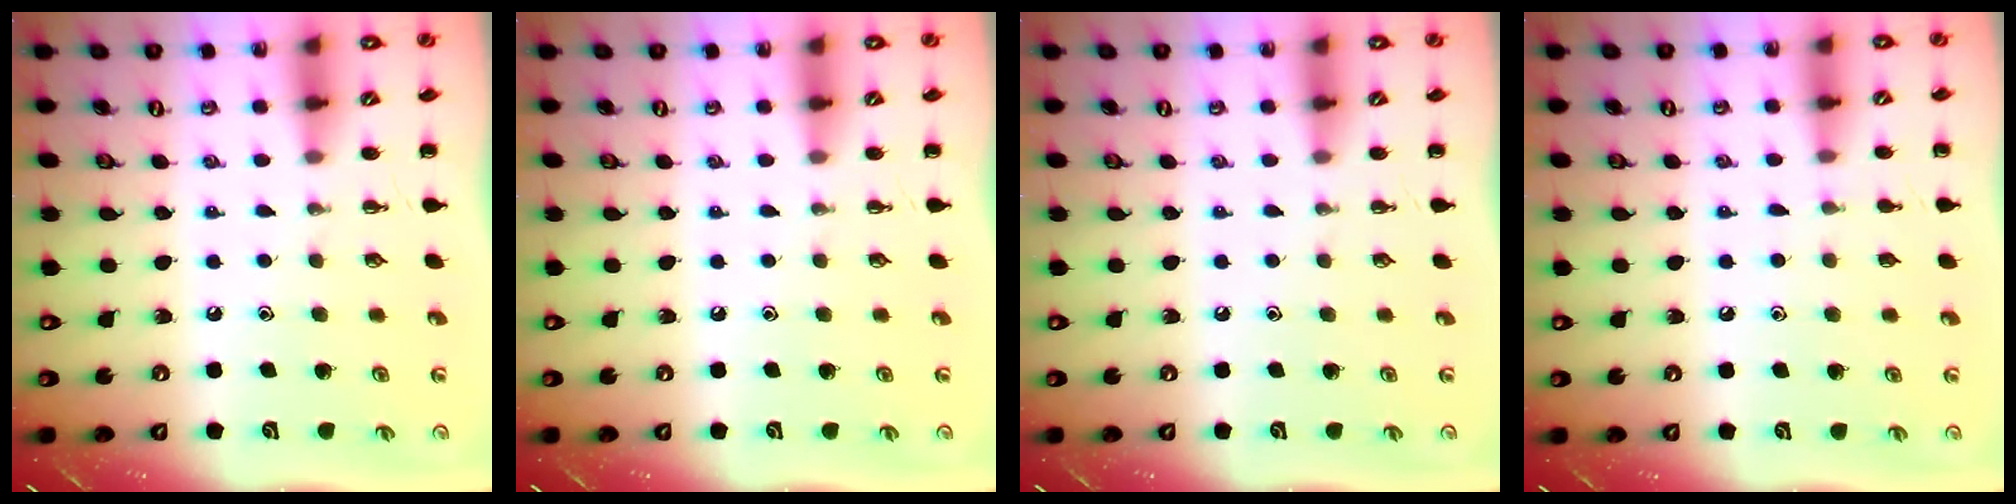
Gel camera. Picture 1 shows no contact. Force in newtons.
{"total": 0.0}
{"total": 0.0}
{"total": 2.6, "press": 2.4, "slide": 1.0}